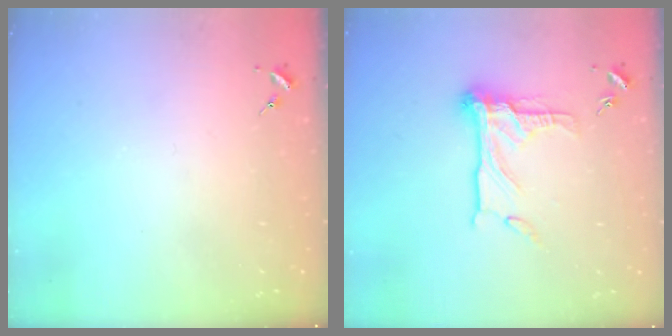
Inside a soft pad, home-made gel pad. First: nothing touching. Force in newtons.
{"total": 15.9, "press": 15.9, "slide": 1.0}